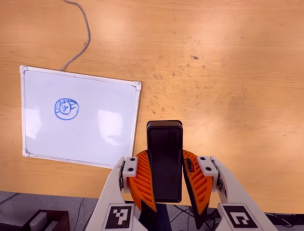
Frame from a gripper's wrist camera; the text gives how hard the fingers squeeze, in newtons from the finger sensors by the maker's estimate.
{"total": 11.1, "left": 8.6, "right": 13.6}